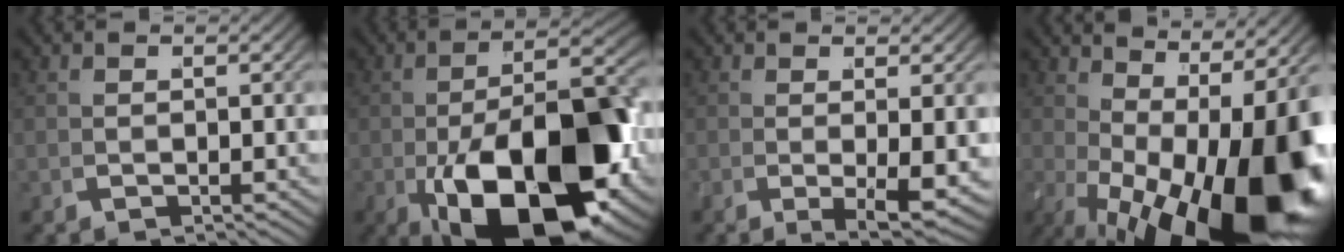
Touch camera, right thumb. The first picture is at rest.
{"total": 19.8, "force": [-4.3, 9.6, 16.7], "torque": [-0.279, -0.056, -0.035]}
{"total": 4.3, "force": [-0.3, 1.5, 4.0], "torque": [-0.072, -0.010, -0.003]}
{"total": 19.3, "force": [-3.6, 9.7, 16.3], "torque": [-0.261, -0.062, -0.008]}